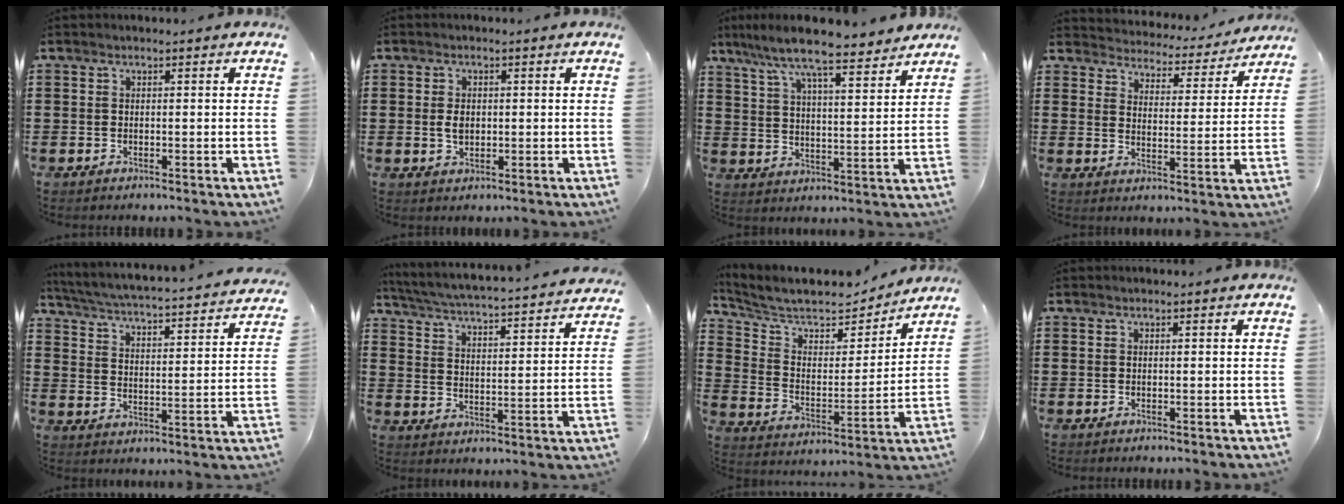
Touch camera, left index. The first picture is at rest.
{"total": 2.6, "force": [0.2, 1.6, 2.0], "torque": [-0.041, 0.004, 0.003]}
{"total": 8.5, "force": [7.5, 0.3, 4.0], "torque": [-0.107, -0.042, 0.126]}
{"total": 3.9, "force": [3.9, 0.3, -0.4], "torque": [-0.020, -0.036, 0.062]}
{"total": 3.7, "force": [3.4, -0.6, 1.3], "torque": [-0.045, -0.035, 0.046]}
{"total": 4.2, "force": [3.9, -0.6, 1.3], "torque": [-0.047, -0.037, 0.058]}
{"total": 7.7, "force": [6.7, 2.6, 2.9], "torque": [-0.083, -0.047, 0.112]}
{"total": 0.0}